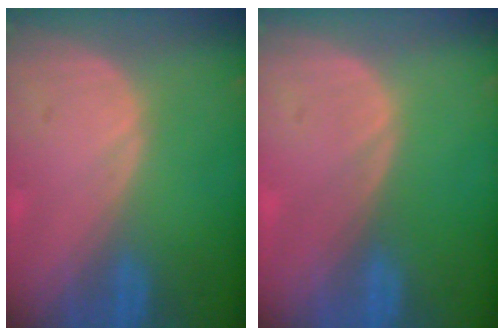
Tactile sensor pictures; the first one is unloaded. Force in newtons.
{"total": 0.0}